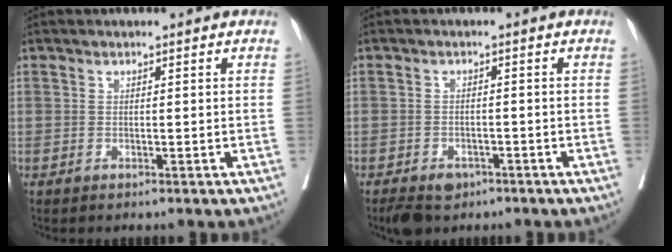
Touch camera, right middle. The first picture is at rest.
{"total": 4.4, "force": [-3.0, 2.7, 1.8], "torque": [-0.026, -0.001, -0.043]}